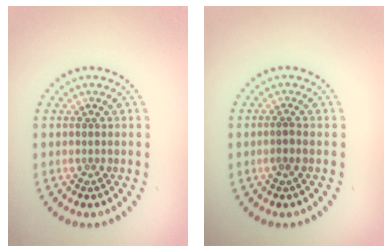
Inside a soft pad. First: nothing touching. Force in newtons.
{"total": 0.7, "press": 0.4, "slide": 0.6}